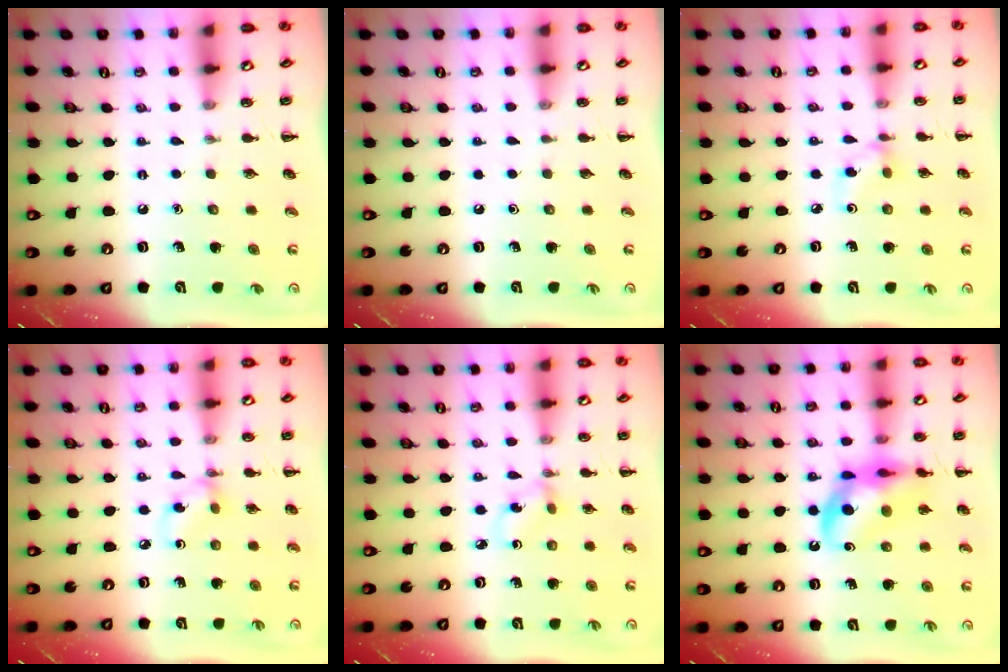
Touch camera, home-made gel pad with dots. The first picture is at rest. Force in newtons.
{"total": 0.0}
{"total": 3.0, "press": 2.8, "slide": 1.1}
{"total": 2.9, "press": 2.9, "slide": 0.3}
{"total": 1.4, "press": 1.3, "slide": 0.6}
{"total": 14.8, "press": 14.3, "slide": 3.7}